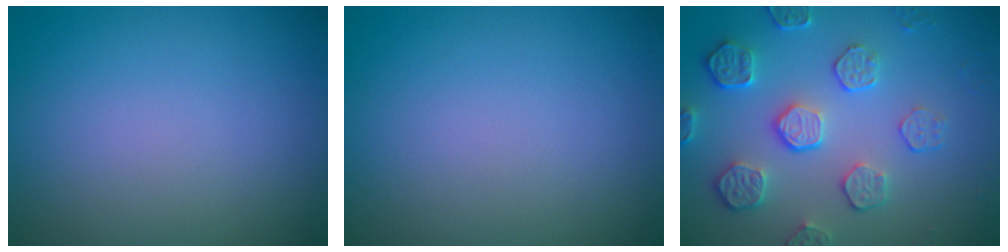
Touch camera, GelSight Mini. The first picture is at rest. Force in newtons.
{"total": 0.0}
{"total": 4.6, "press": 3.9, "slide": 2.5}